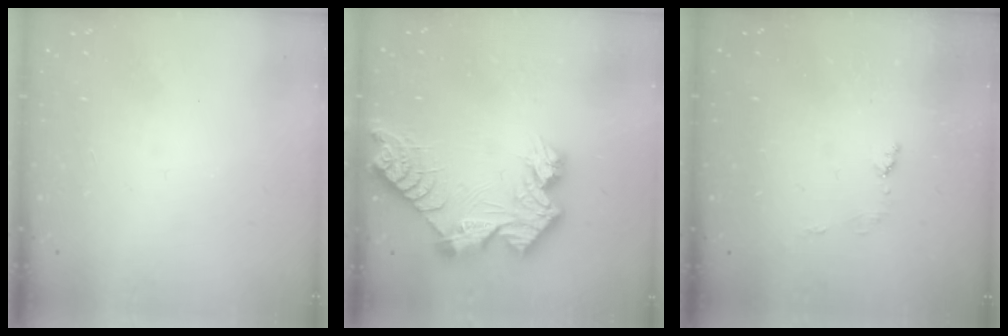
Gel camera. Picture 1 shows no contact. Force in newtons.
{"total": 13.4, "press": 13.4, "slide": 1.1}
{"total": 4.3, "press": 4.2, "slide": 0.5}